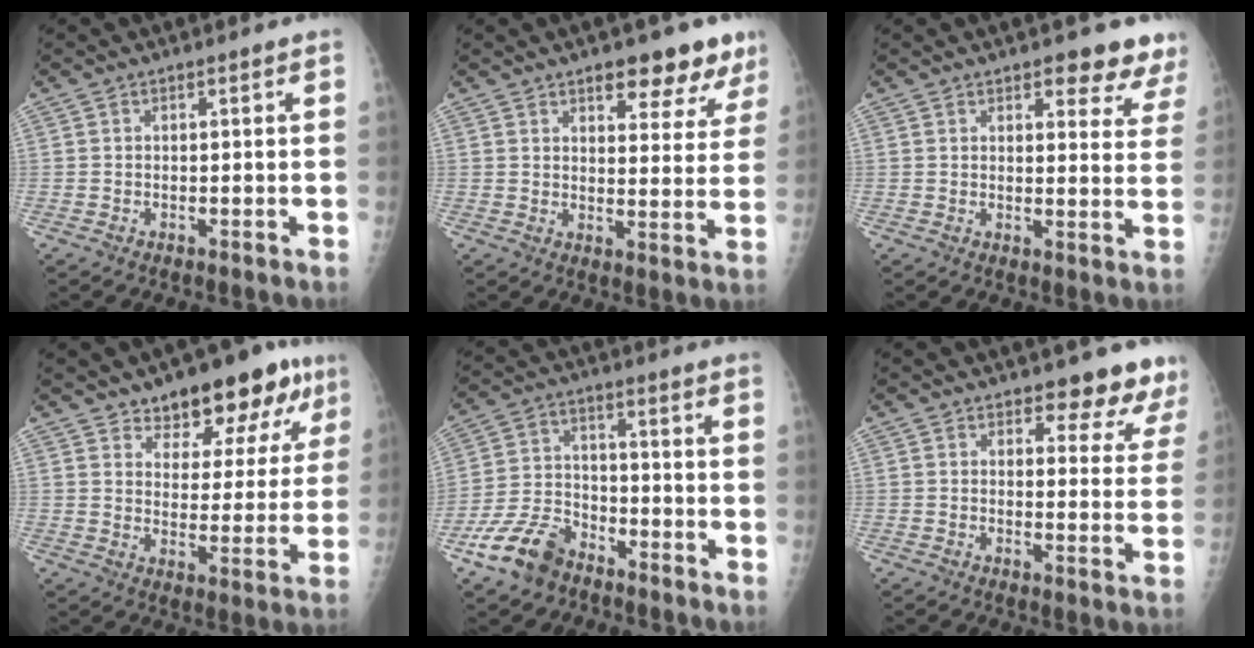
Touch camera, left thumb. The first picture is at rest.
{"total": 10.6, "force": [7.3, 4.4, 6.4], "torque": [-0.037, -0.039, 0.092]}
{"total": 8.2, "force": [6.7, 3.1, 3.6], "torque": [-0.004, -0.036, 0.061]}
{"total": 15.1, "force": [10.1, 7.0, 8.9], "torque": [-0.064, -0.045, 0.142]}
{"total": 10.6, "force": [-7.2, 6.2, 4.7], "torque": [-0.087, 0.038, -0.141]}
{"total": 9.2, "force": [8.0, 3.2, 3.1], "torque": [0.002, -0.052, 0.077]}